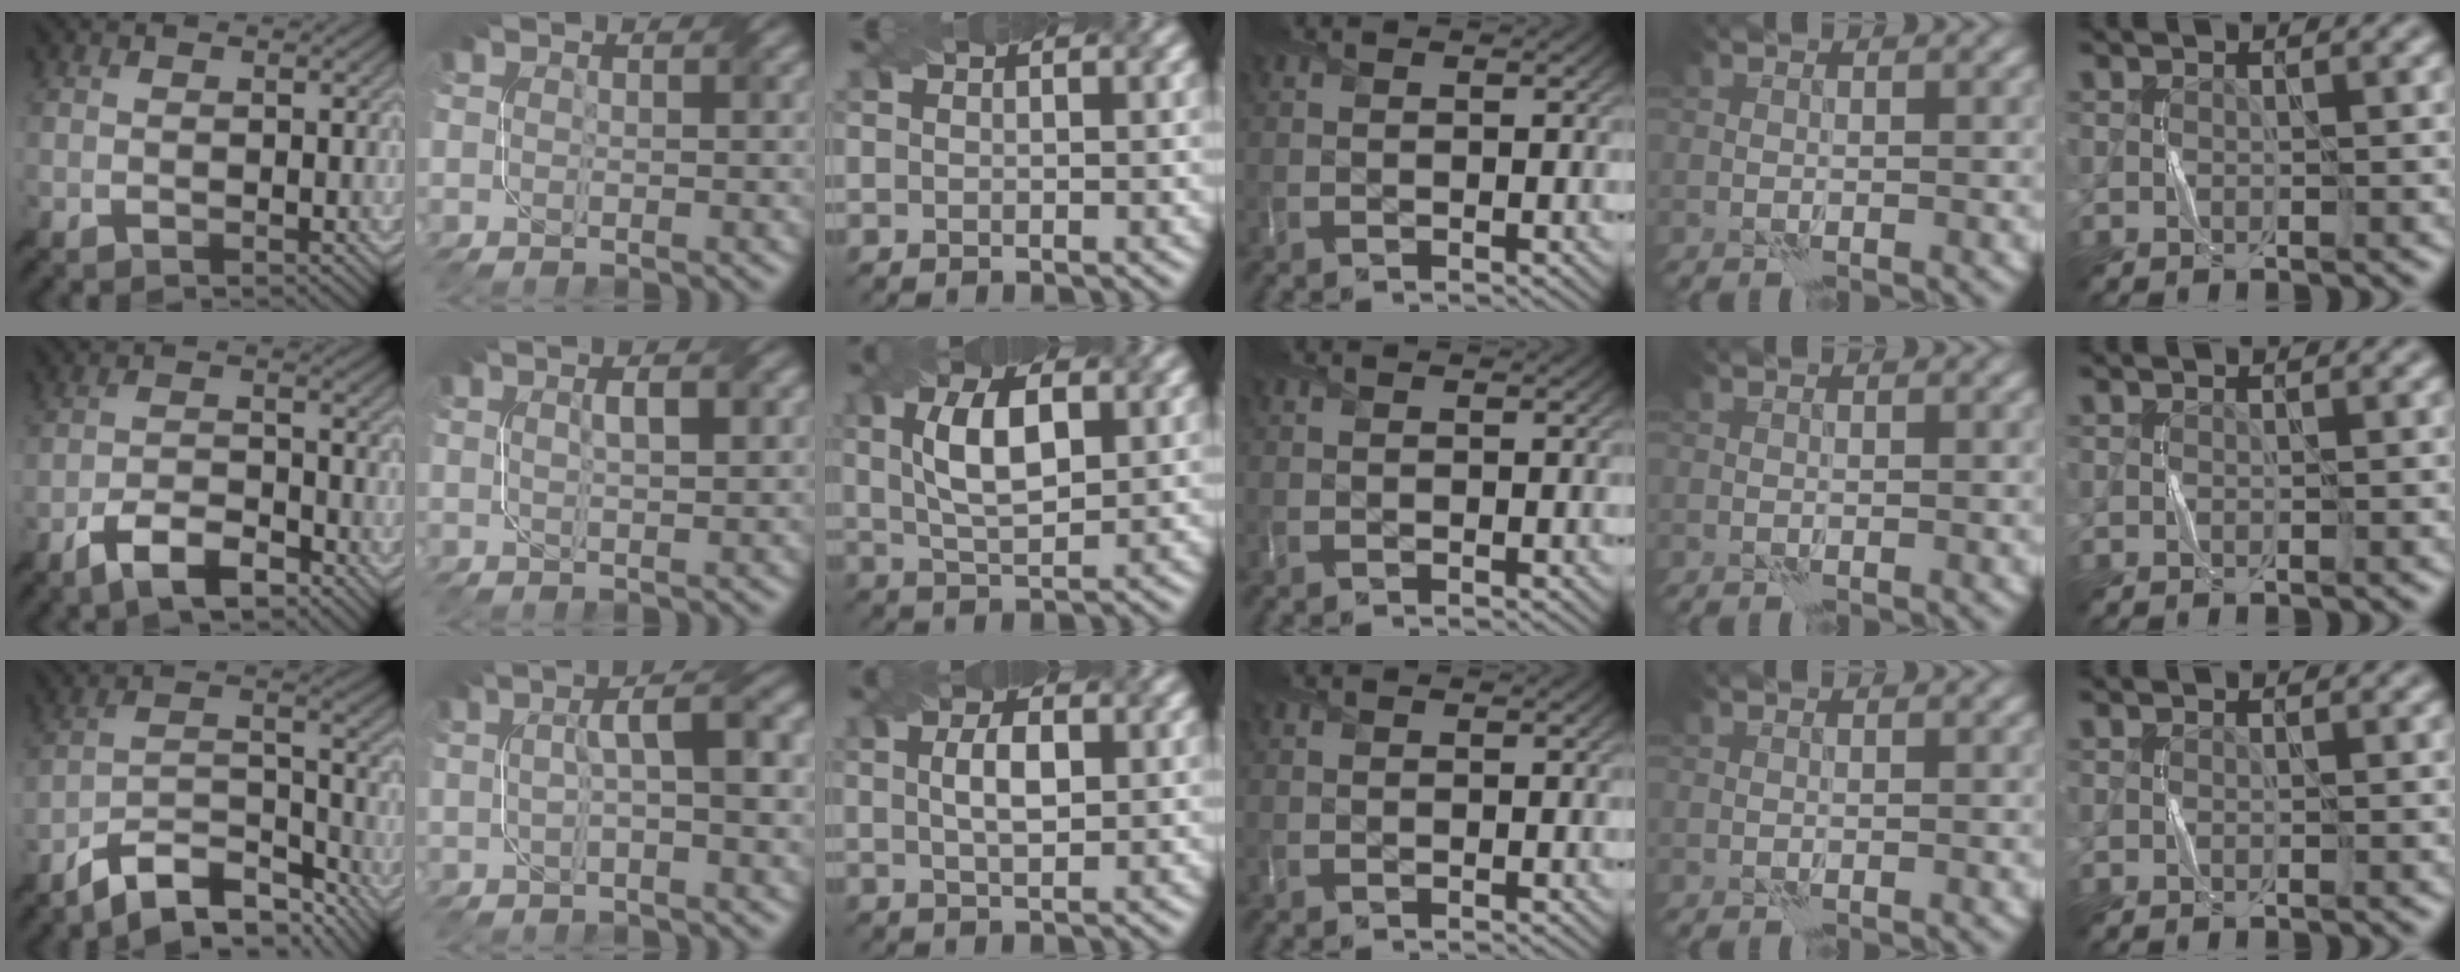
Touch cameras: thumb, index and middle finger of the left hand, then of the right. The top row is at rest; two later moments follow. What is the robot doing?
{"motion": "twist", "object": "screw"}